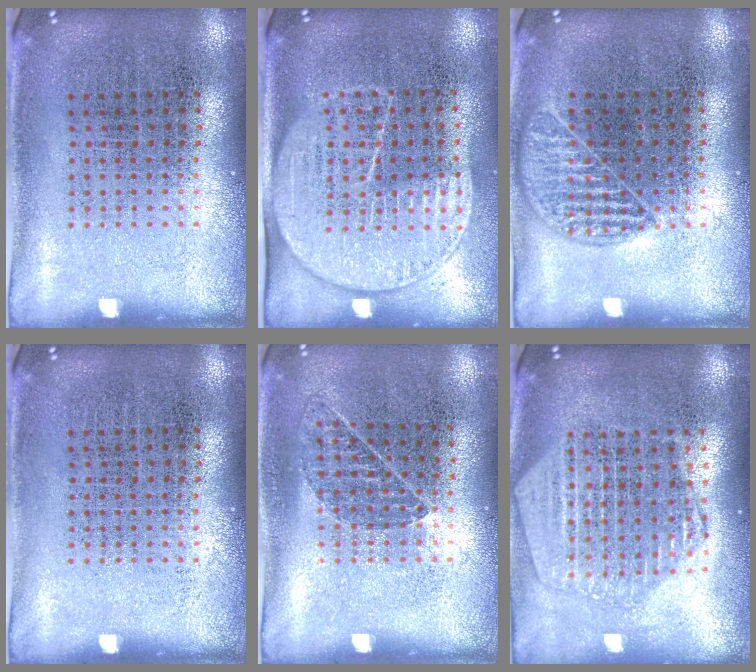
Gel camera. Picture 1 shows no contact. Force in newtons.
{"total": 1.8, "press": 1.5, "slide": 1.0}
{"total": 1.1, "press": 1.0, "slide": 0.4}
{"total": 0.0}
{"total": 0.9, "press": 0.7, "slide": 0.5}
{"total": 2.2, "press": 2.0, "slide": 1.0}